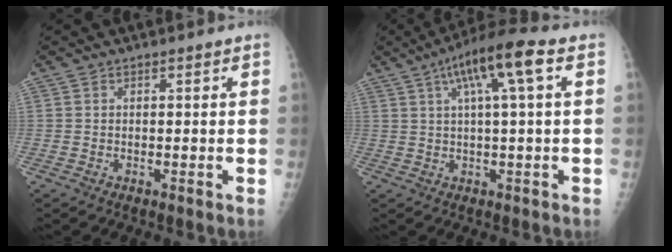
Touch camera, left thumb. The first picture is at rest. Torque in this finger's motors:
{"motor_torque": [1.11, 1.15, 1.19, -0.10, 0.33]}